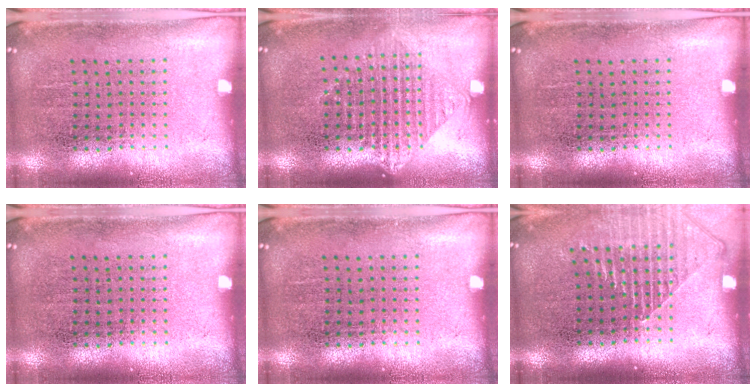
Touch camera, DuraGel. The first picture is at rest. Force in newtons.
{"total": 1.3, "press": 1.1, "slide": 0.6}
{"total": 0.0}
{"total": 0.0}
{"total": 0.0}
{"total": 1.5, "press": 1.3, "slide": 0.6}